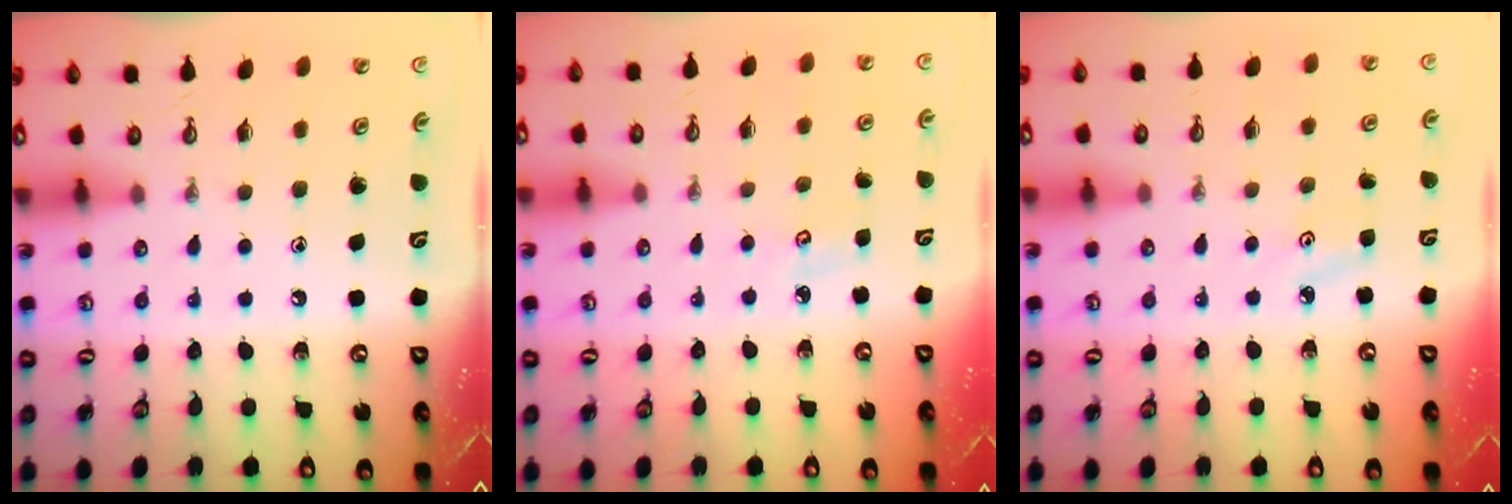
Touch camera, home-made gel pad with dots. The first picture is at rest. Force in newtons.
{"total": 3.4, "press": 3.4, "slide": 0.3}
{"total": 2.6, "press": 2.6, "slide": 0.3}